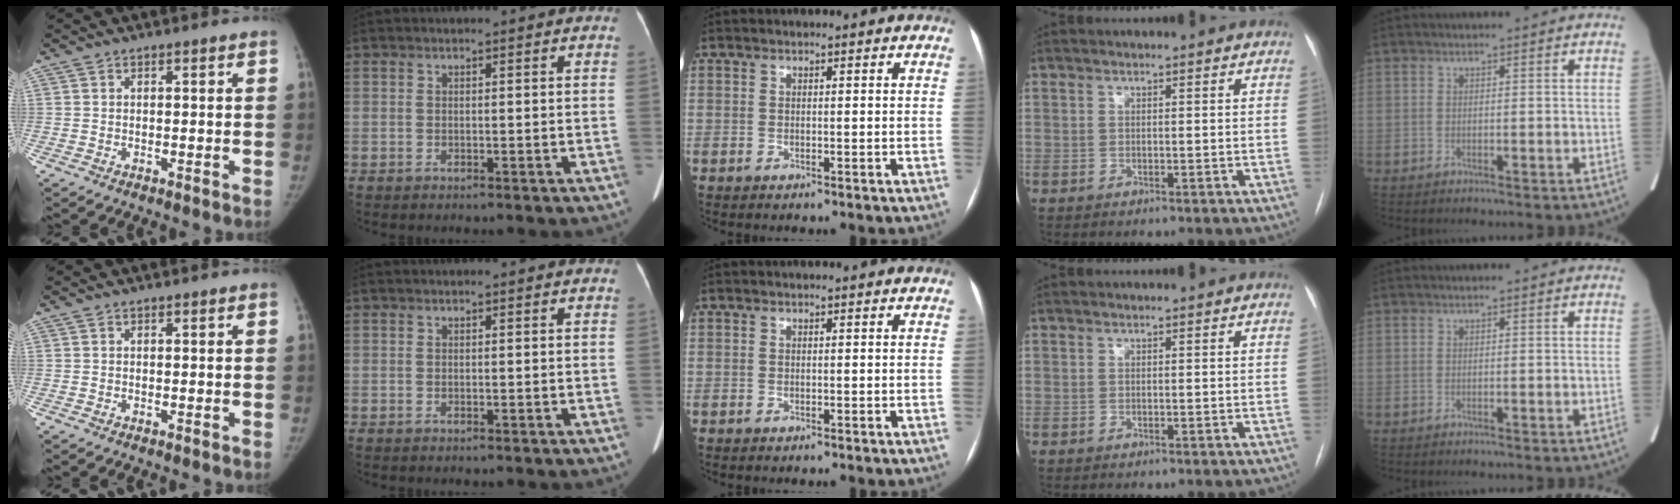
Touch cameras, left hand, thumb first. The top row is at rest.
{}